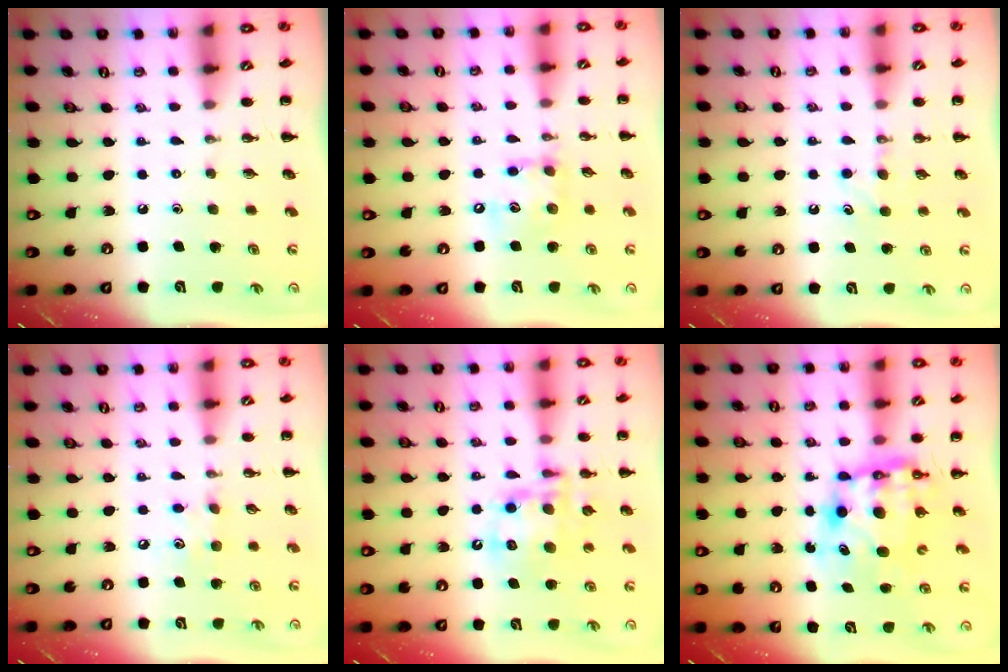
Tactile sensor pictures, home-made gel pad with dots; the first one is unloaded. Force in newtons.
{"total": 10.9, "press": 10.8, "slide": 1.5}
{"total": 4.6, "press": 4.4, "slide": 1.2}
{"total": 7.8, "press": 7.7, "slide": 1.1}
{"total": 12.7, "press": 12.4, "slide": 2.9}
{"total": 8.9, "press": 8.6, "slide": 2.2}